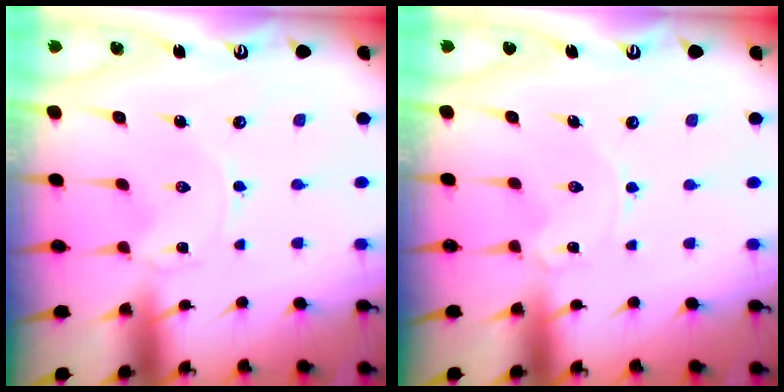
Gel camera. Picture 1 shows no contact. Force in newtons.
{"total": 1.1, "press": 1.1, "slide": 0.2}